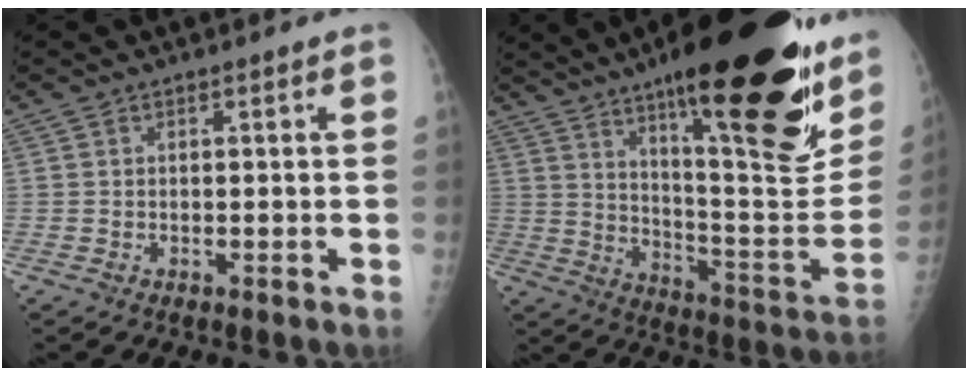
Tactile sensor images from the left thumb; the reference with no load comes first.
{"total": 33.6, "force": [18.2, 8.5, 26.9], "torque": [-0.307, -0.054, 0.283]}